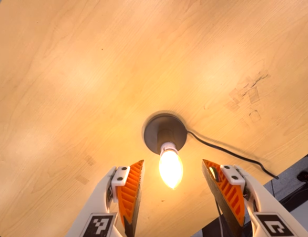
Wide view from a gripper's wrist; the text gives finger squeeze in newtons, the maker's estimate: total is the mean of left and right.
{"total": 0.0}